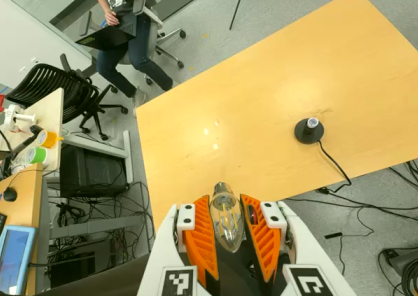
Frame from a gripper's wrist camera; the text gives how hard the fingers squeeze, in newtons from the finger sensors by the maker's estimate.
{"total": 14.0, "left": 14.9, "right": 13.2}